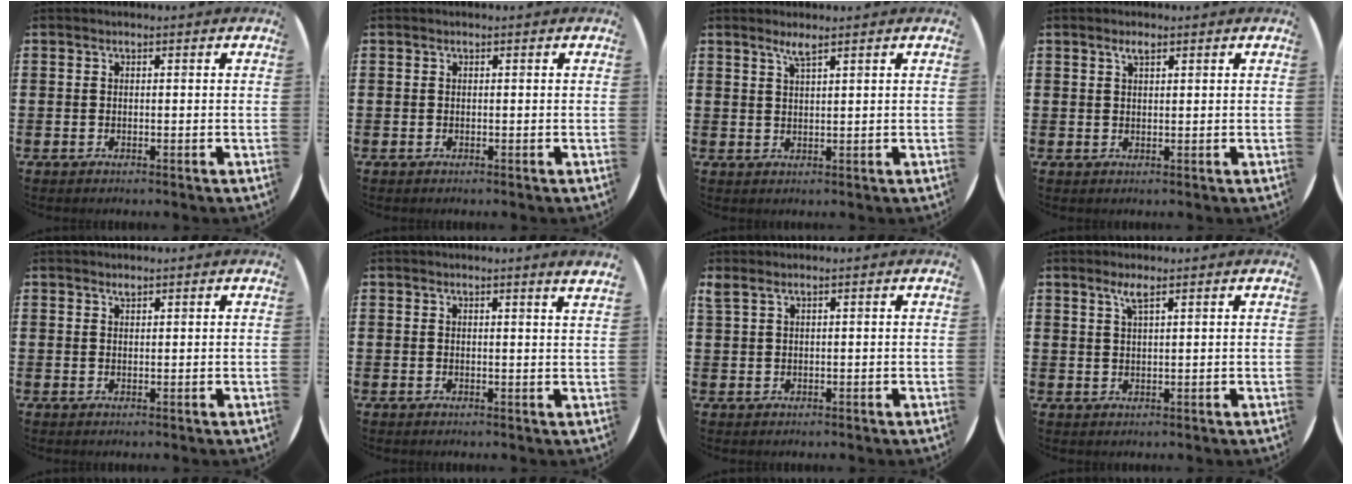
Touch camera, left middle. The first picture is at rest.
{"total": 0.0}
{"total": 2.2, "force": [1.8, 0.0, 1.3], "torque": [-0.027, 0.001, 0.031]}
{"total": 1.5, "force": [1.0, 0.5, 0.9], "torque": [-0.020, 0.005, 0.018]}
{"total": 0.6, "force": [0.5, 0.1, 0.1], "torque": [-0.002, 0.001, 0.010]}
{"total": 1.4, "force": [1.2, -0.6, 0.7], "torque": [-0.008, -0.006, 0.020]}
{"total": 0.8, "force": [0.5, -0.1, 0.6], "torque": [-0.011, 0.002, 0.008]}
{"total": 2.2, "force": [1.5, 0.2, 1.6], "torque": [-0.034, 0.003, 0.025]}